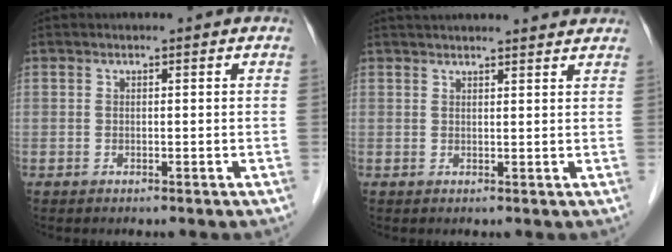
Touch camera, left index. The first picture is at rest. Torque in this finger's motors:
{"motor_torque": [0.69, -0.80, 0.02, -0.03]}